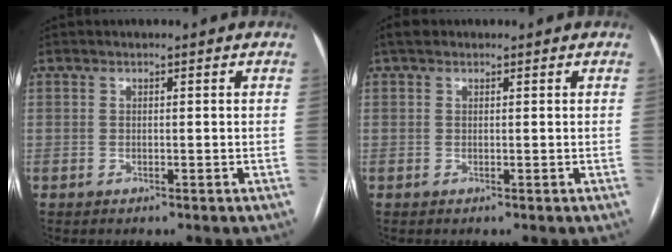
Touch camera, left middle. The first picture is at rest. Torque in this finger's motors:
{"motor_torque": [0.36, -0.33, 0.03, 0.01]}